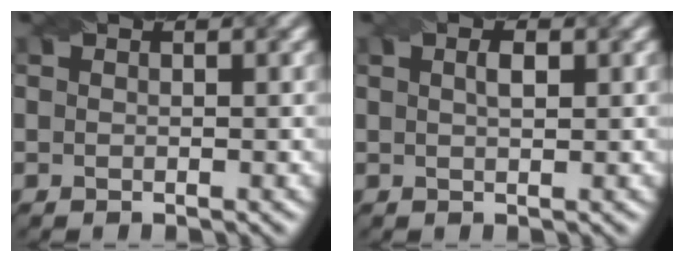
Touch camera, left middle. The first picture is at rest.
{"total": 1.3, "force": [0.4, 0.4, 1.1], "torque": [-0.019, 0.002, 0.008]}